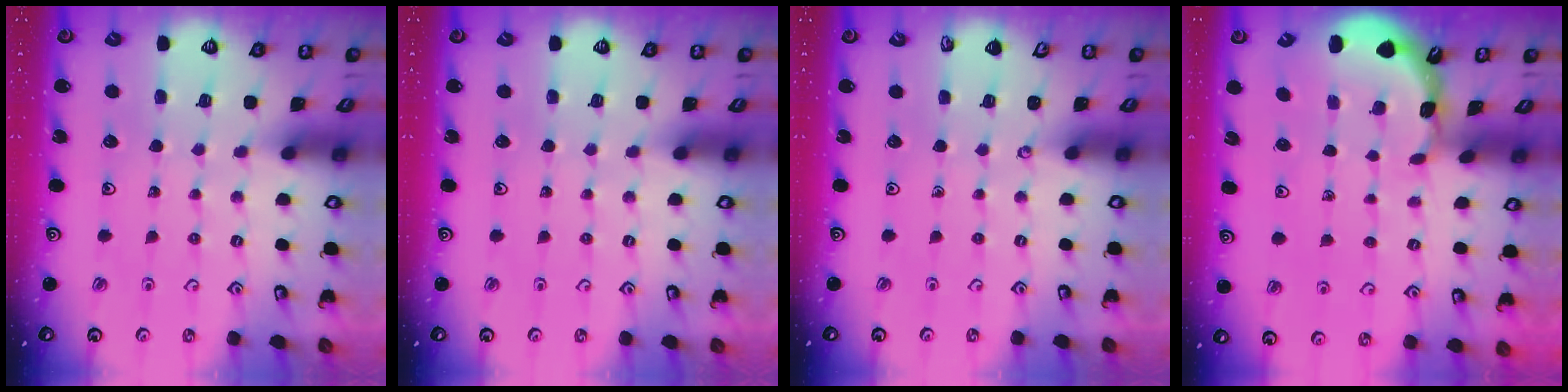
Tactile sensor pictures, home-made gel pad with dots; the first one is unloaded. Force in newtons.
{"total": 0.0}
{"total": 0.0}
{"total": 1.7, "press": 1.7, "slide": 0.1}